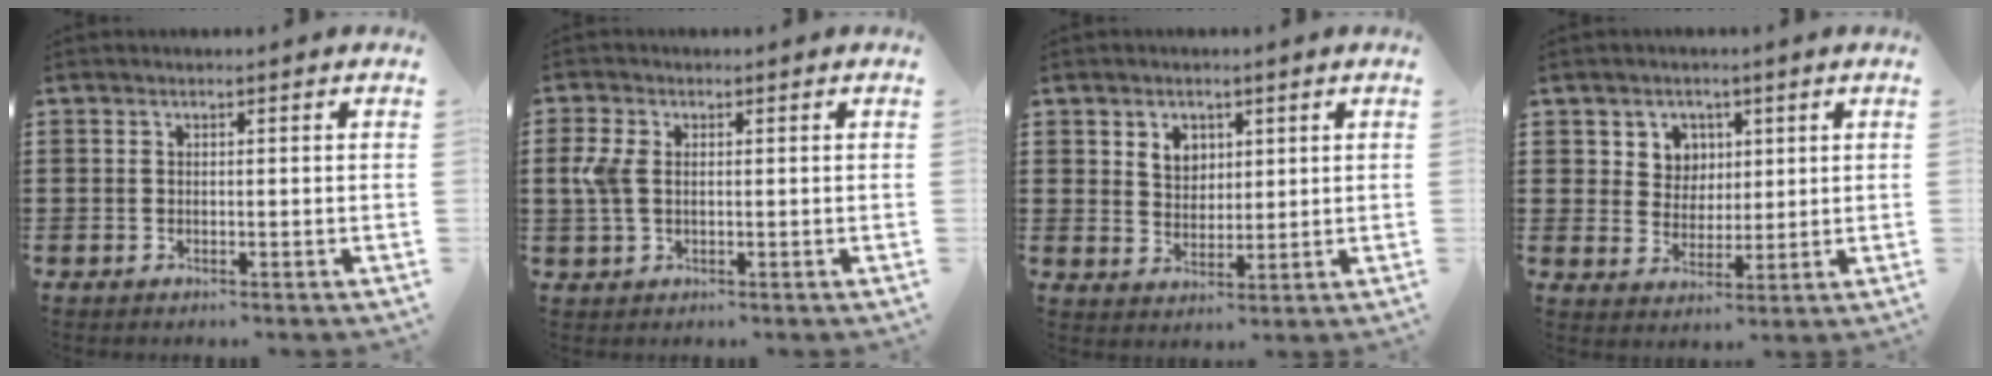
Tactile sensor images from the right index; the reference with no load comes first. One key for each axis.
{"total": 4.1, "fx": 0.3, "fy": 2.6, "fz": 3.1, "tx": -0.088, "ty": 0.001, "tz": -0.002}
{"total": 3.9, "fx": 2.1, "fy": 3.0, "fz": 1.4, "tx": -0.039, "ty": 0.012, "tz": 0.038}
{"total": 4.6, "fx": 2.0, "fy": 4.1, "fz": 0.8, "tx": -0.030, "ty": 0.010, "tz": 0.035}